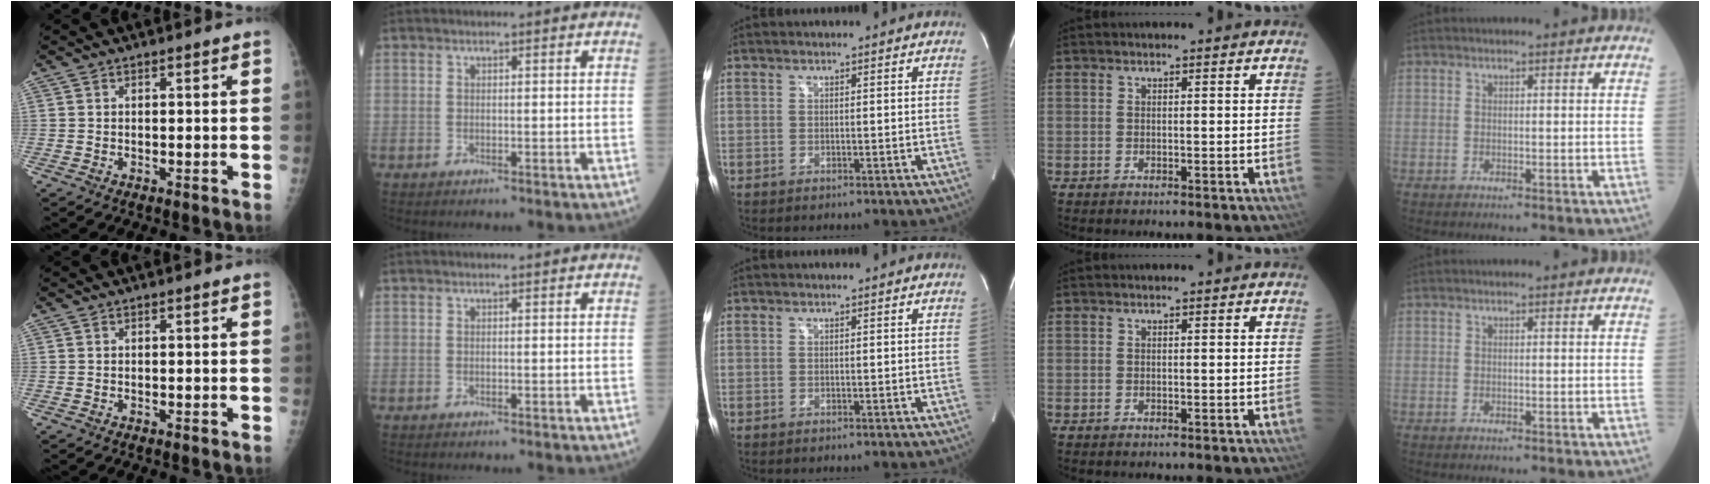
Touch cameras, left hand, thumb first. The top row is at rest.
{}